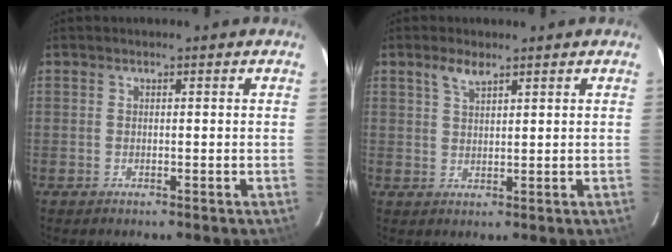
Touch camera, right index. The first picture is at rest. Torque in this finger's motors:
{"motor_torque": [0.00, 0.00, 0.08, 0.04]}